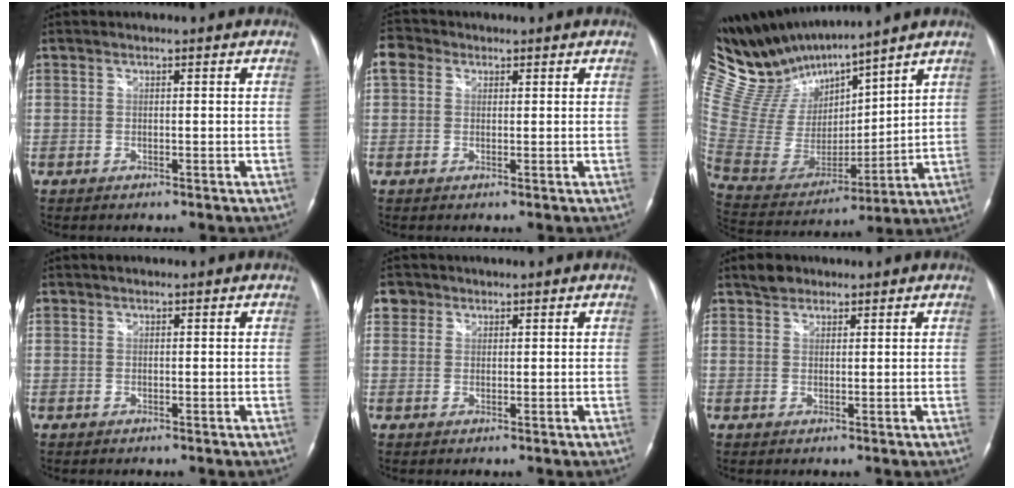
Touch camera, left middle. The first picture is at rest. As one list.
[{"total": 3.5, "force": [1.5, 2.8, 1.5], "torque": [-0.040, 0.021, 0.029]}, {"total": 17.5, "force": [16.2, 2.6, 6.3], "torque": [-0.143, -0.004, 0.330]}, {"total": 0.7, "force": [0.5, 0.4, 0.2], "torque": [-0.010, 0.012, 0.009]}, {"total": 2.6, "force": [1.4, 2.2, 0.1], "torque": [0.007, 0.008, 0.021]}, {"total": 2.4, "force": [1.8, 1.4, 0.4], "torque": [-0.014, 0.008, 0.029]}]